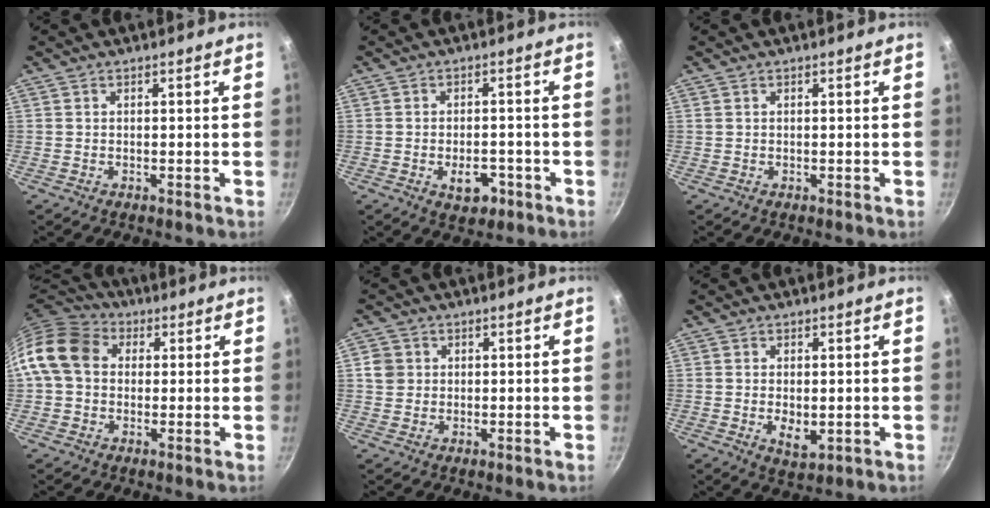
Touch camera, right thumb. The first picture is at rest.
{"total": 5.4, "force": [-2.2, 3.3, 3.6], "torque": [-0.034, 0.011, -0.026]}
{"total": 0.0}
{"total": 11.9, "force": [1.6, 9.5, 7.0], "torque": [-0.107, 0.025, 0.009]}
{"total": 3.6, "force": [0.5, 3.3, 1.2], "torque": [-0.005, 0.007, 0.006]}
{"total": 4.5, "force": [-0.6, 2.4, 3.7], "torque": [-0.060, -0.010, -0.002]}